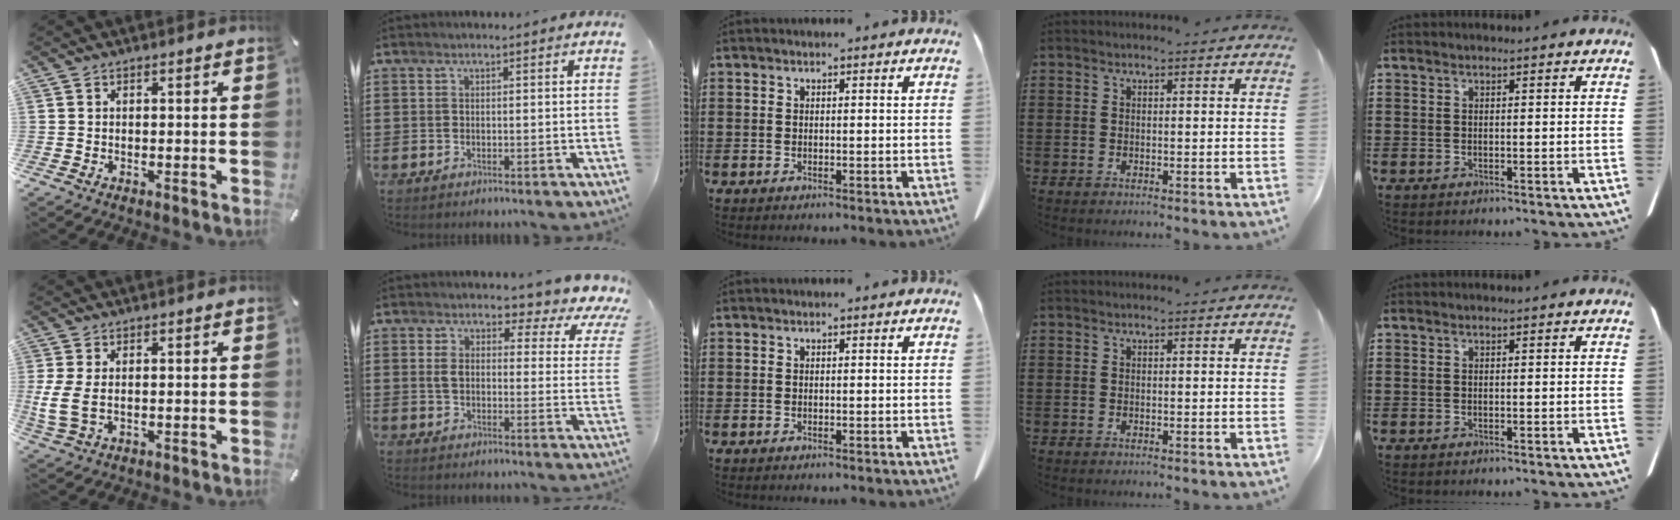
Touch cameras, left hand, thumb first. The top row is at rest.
{"thumb": {"total": 5.9, "force": [0.3, 3.2, 4.9], "torque": [-0.108, 0.002, 0.006]}, "index": {"total": 5.2, "force": [3.2, 2.3, 3.3], "torque": [-0.071, -0.023, 0.045]}}